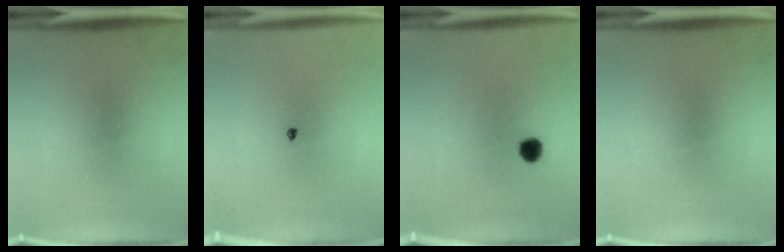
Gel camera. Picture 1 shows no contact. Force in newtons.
{"total": 0.6}
{"total": 3.0}
{"total": 0.0}